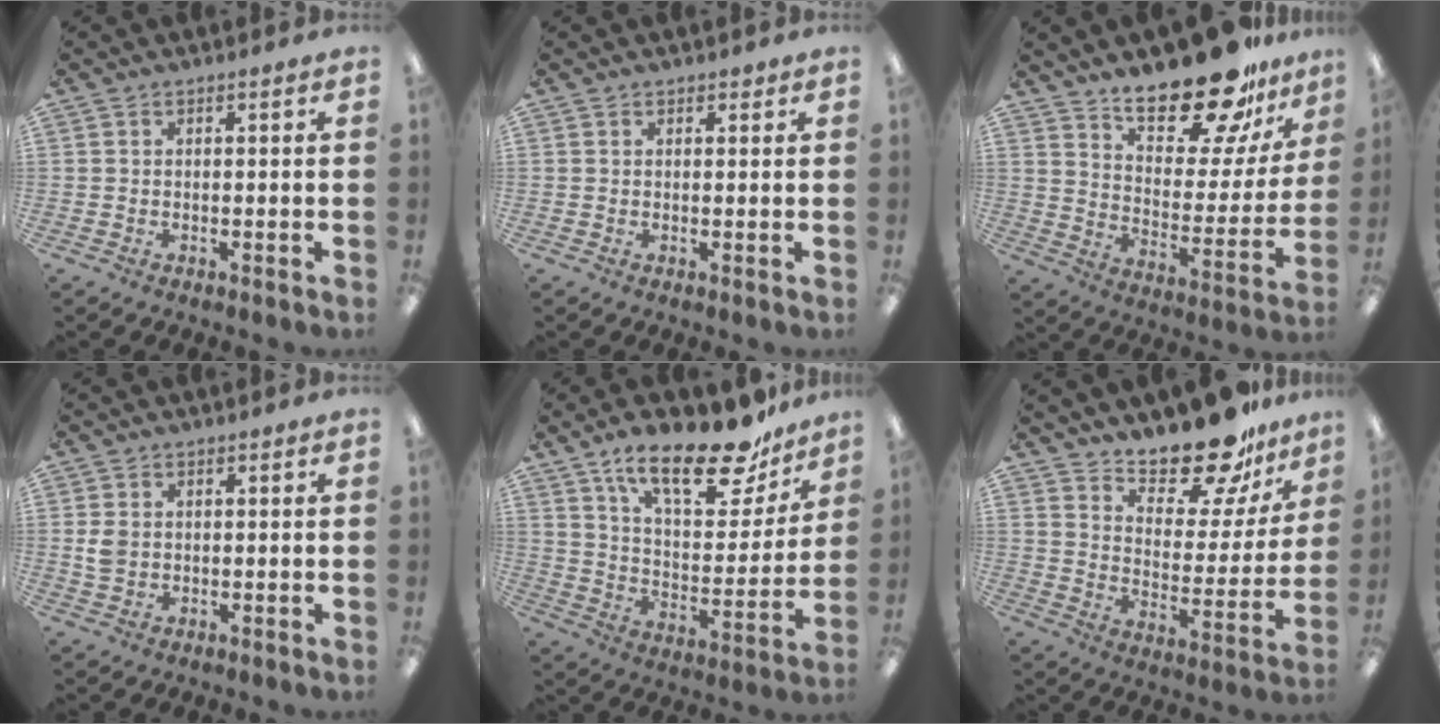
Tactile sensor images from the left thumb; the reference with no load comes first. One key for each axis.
{"total": 1.0, "fx": 0.8, "fy": 0.6, "fz": 0.2, "tx": 0.003, "ty": -0.003, "tz": 0.014}
{"total": 21.1, "fx": 17.4, "fy": 6.3, "fz": 10.1, "tx": -0.160, "ty": -0.124, "tz": 0.295}
{"total": 3.4, "fx": 0.3, "fy": 2.7, "fz": 2.0, "tx": -0.037, "ty": 0.000, "tz": 0.003}
{"total": 22.1, "fx": 15.8, "fy": 7.7, "fz": 13.4, "tx": -0.202, "ty": -0.100, "tz": 0.266}
{"total": 17.7, "fx": 15.5, "fy": 5.4, "fz": 6.6, "tx": -0.101, "ty": -0.126, "tz": 0.267}